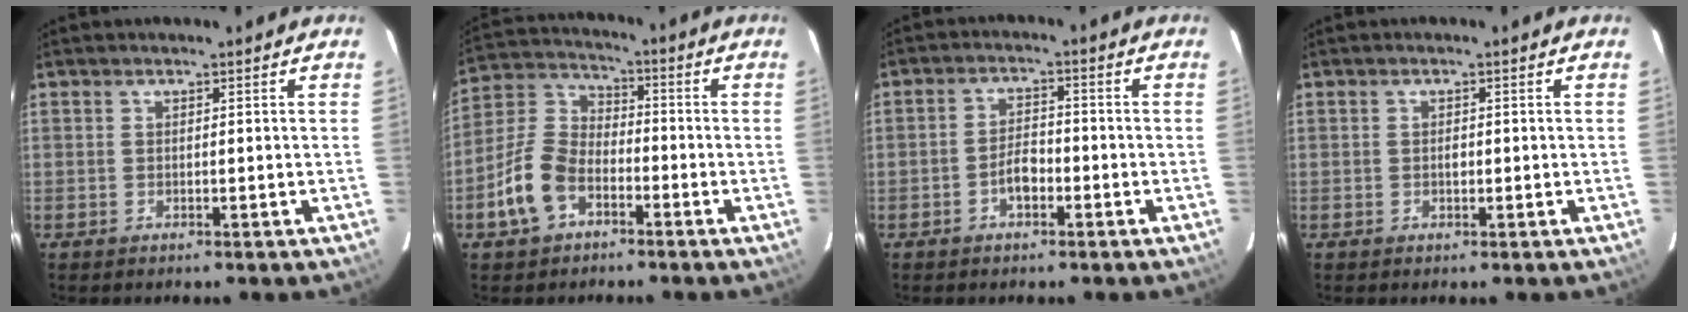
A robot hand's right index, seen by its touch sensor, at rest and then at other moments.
{"total": 10.4, "force": [-5.2, 6.5, 6.2], "torque": [-0.140, 0.022, -0.102]}
{"total": 3.9, "force": [-1.9, 2.0, 2.7], "torque": [-0.054, 0.008, -0.033]}
{"total": 1.0, "force": [-0.1, 0.7, 0.7], "torque": [-0.010, 0.001, -0.002]}